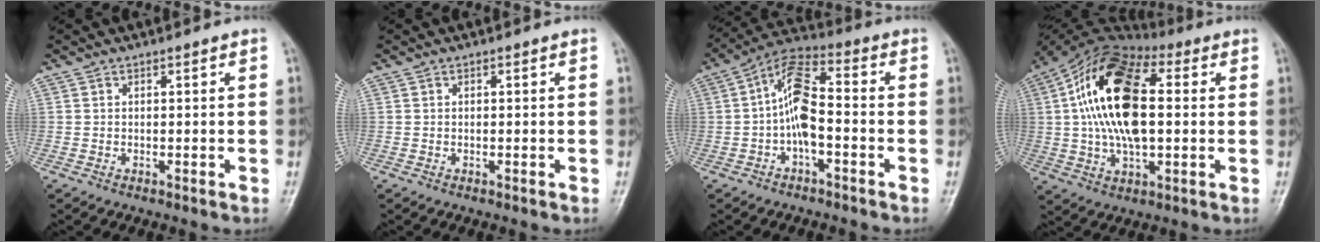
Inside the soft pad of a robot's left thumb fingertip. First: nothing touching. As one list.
[{"total": 0.0}, {"total": 9.7, "force": [-1.3, 4.2, 8.7], "torque": [-0.161, 0.039, -0.036]}, {"total": 19.5, "force": [2.4, 10.0, 16.6], "torque": [-0.311, 0.018, 0.035]}]